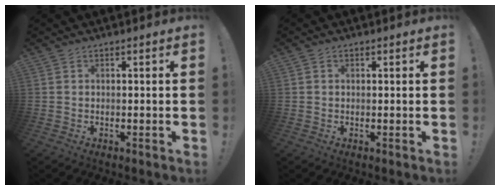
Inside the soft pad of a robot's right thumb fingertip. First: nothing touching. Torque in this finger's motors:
{"motor_torque": [-0.04, -0.15, 0.02, -0.02, 0.05]}